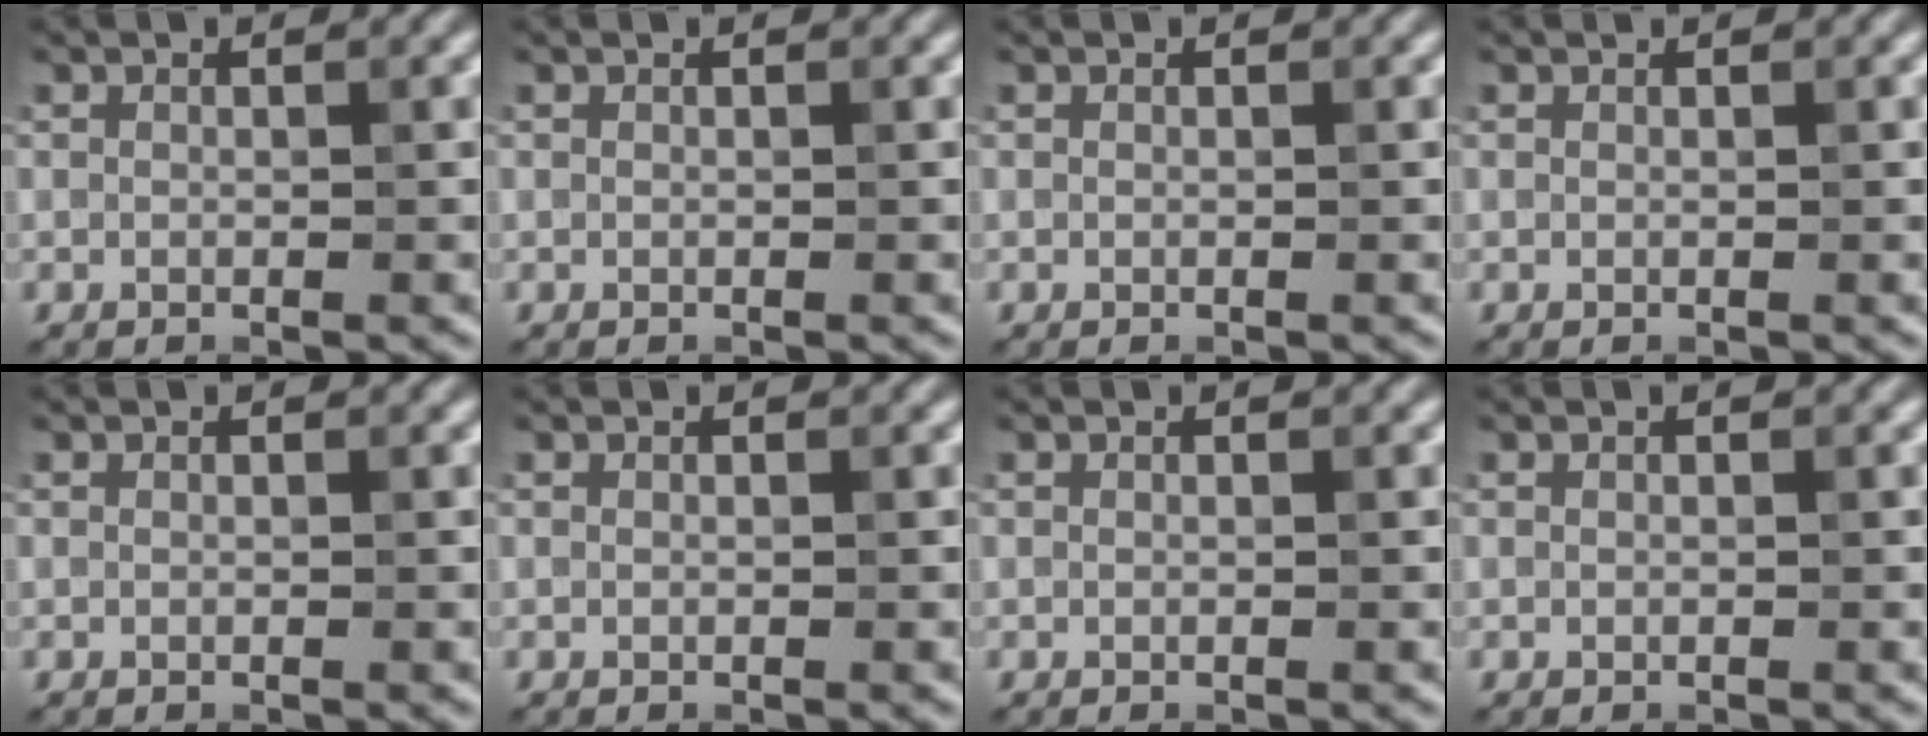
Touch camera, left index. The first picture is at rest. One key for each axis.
{"total": 0.0}
{"total": 0.0}
{"total": 0.0}
{"total": 0.0}
{"total": 0.0}
{"total": 0.0}
{"total": 0.0}